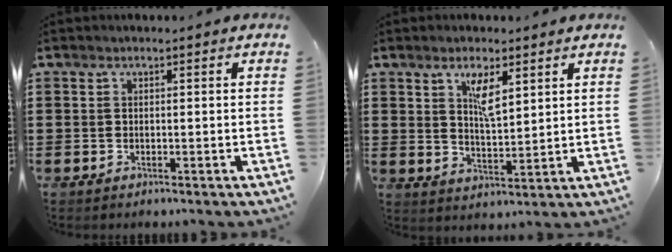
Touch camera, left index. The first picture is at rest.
{"total": 5.1, "force": [2.9, 1.7, 3.8], "torque": [-0.076, 0.002, 0.048]}